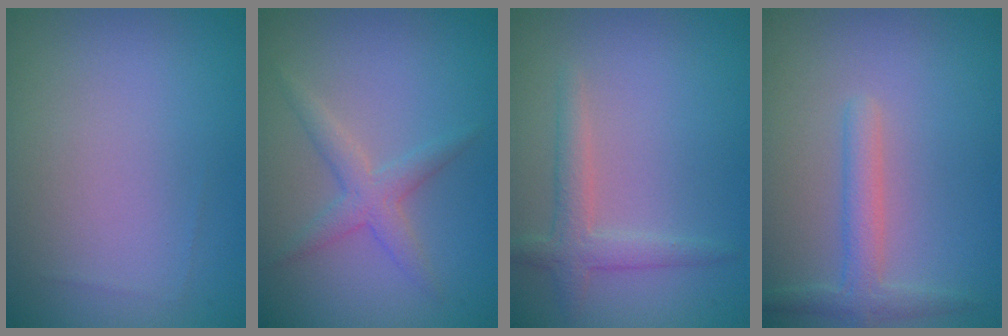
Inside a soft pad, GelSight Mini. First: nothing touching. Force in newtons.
{"total": 2.4, "press": 2.4, "slide": 0.0}
{"total": 2.3, "press": 2.3, "slide": 0.2}
{"total": 2.4, "press": 2.4, "slide": 0.2}